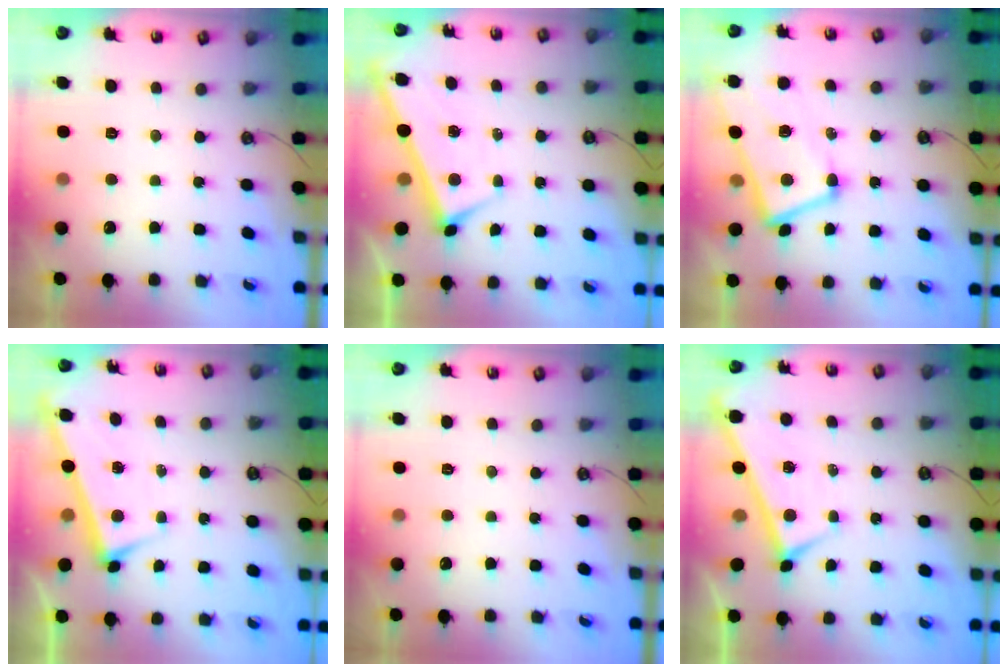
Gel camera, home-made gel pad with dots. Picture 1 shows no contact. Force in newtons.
{"total": 1.2, "press": 1.1, "slide": 0.4}
{"total": 4.9, "press": 4.8, "slide": 1.3}
{"total": 3.0, "press": 3.0, "slide": 0.2}
{"total": 0.0}
{"total": 0.0}